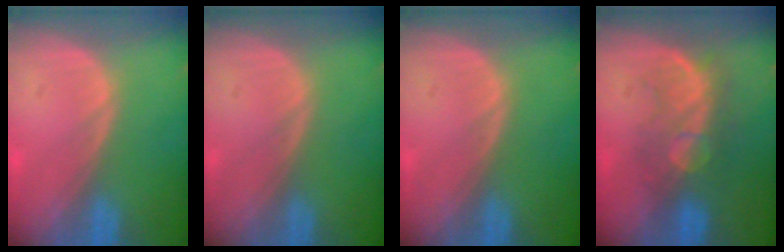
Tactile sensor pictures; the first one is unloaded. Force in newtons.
{"total": 0.0}
{"total": 0.0}
{"total": 7.5, "press": 7.2, "slide": 2.1}